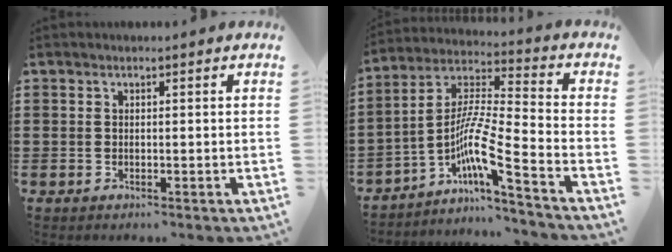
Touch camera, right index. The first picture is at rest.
{"total": 8.8, "force": [-4.8, 0.4, 7.4], "torque": [-0.159, -0.027, -0.102]}